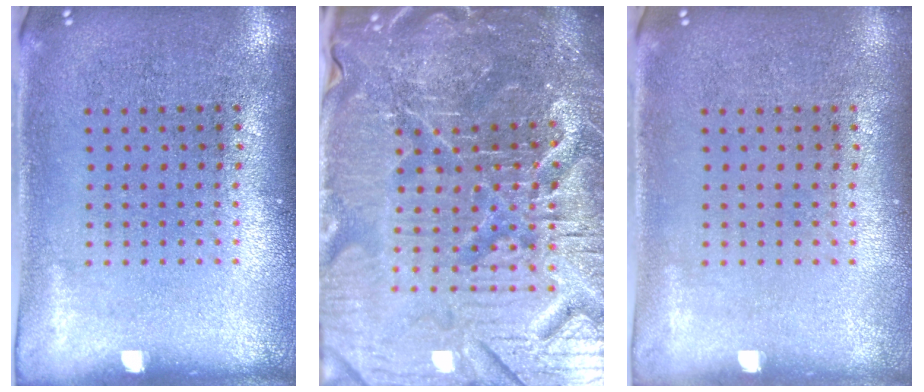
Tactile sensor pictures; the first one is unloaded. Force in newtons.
{"total": 7.2, "press": 6.4, "slide": 3.3}
{"total": 0.0}